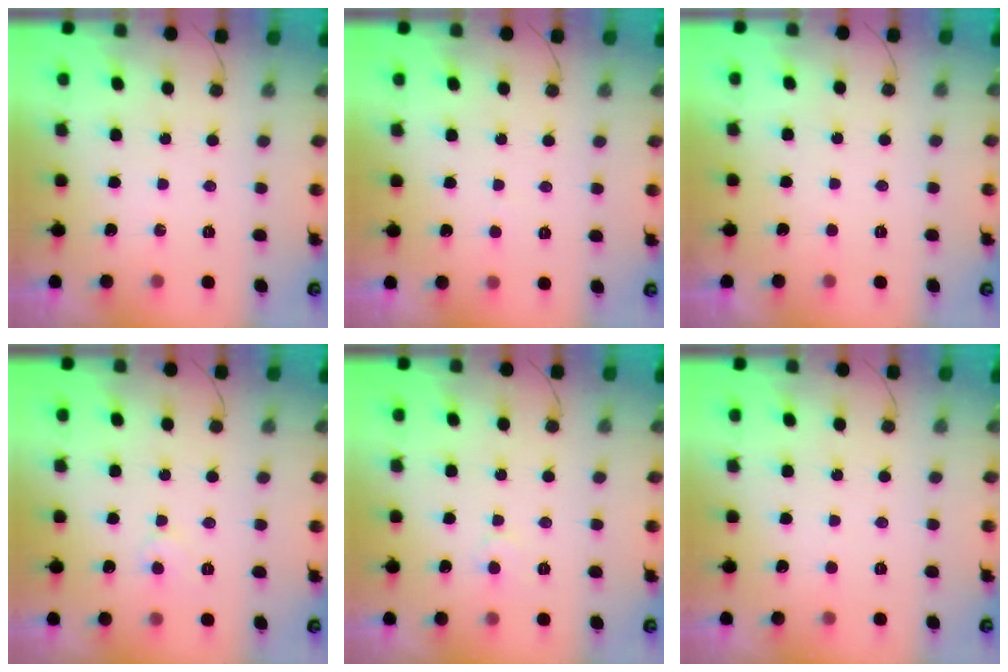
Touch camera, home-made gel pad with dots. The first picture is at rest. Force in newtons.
{"total": 1.6, "press": 1.6, "slide": 0.2}
{"total": 1.7, "press": 1.7, "slide": 0.2}
{"total": 4.4, "press": 4.4, "slide": 0.4}
{"total": 4.2, "press": 4.2, "slide": 0.5}
{"total": 2.2, "press": 2.2, "slide": 0.2}